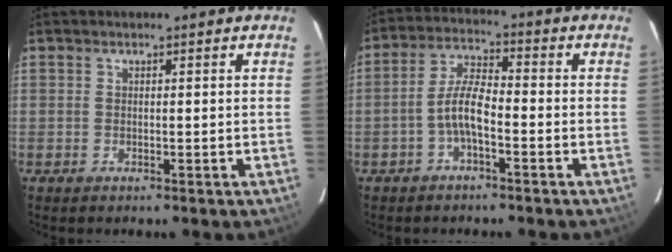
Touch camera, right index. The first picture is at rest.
{"total": 5.9, "force": [-2.5, 1.6, 5.1], "torque": [-0.108, 0.013, -0.047]}